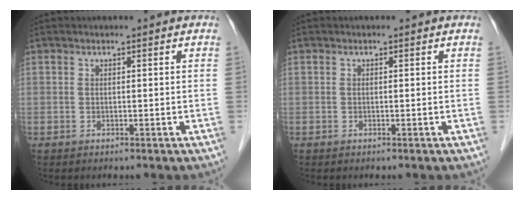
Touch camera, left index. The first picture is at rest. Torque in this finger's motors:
{"motor_torque": [-0.06, 0.01, 0.01, 0.01]}